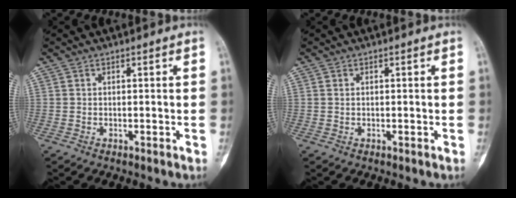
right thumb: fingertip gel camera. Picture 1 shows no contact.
{"total": 0.5, "force": [0.1, 0.4, 0.3], "torque": [-0.003, 0.002, 0.002]}